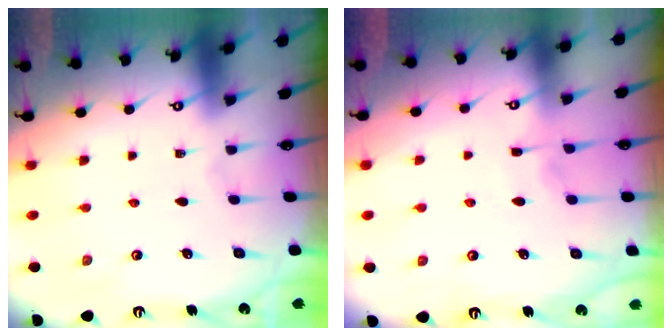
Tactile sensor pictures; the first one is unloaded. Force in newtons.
{"total": 1.7, "press": 1.7, "slide": 0.4}